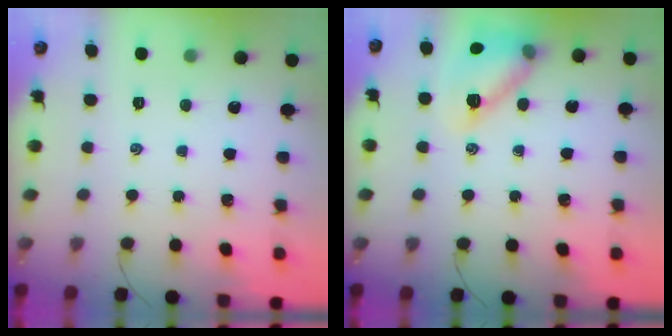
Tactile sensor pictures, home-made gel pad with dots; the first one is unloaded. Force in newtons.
{"total": 14.4, "press": 14.3, "slide": 1.4}